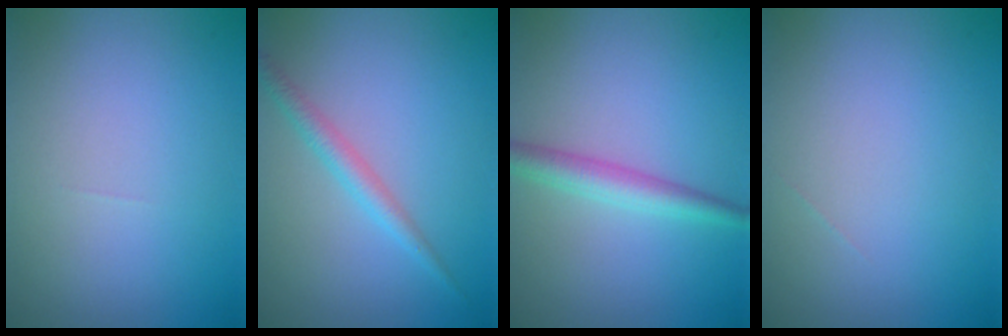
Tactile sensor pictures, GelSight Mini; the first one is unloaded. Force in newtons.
{"total": 1.9, "press": 1.9, "slide": 0.1}
{"total": 2.8, "press": 2.8, "slide": 0.0}
{"total": 0.0}